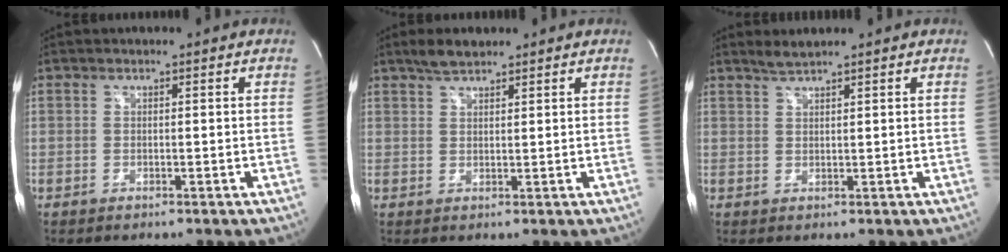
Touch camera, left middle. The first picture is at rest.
{"total": 3.1, "force": [2.6, 0.9, 1.5], "torque": [-0.036, 0.006, 0.049]}
{"total": 1.8, "force": [1.6, -0.3, 0.5], "torque": [-0.014, 0.001, 0.036]}